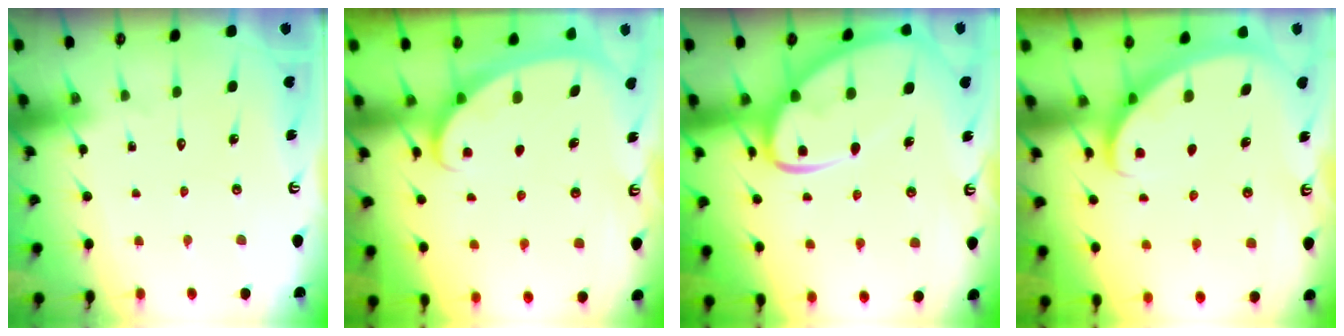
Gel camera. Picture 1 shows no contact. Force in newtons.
{"total": 2.1, "press": 2.1, "slide": 0.4}
{"total": 13.2, "press": 13.1, "slide": 1.2}
{"total": 2.8, "press": 2.8, "slide": 0.2}